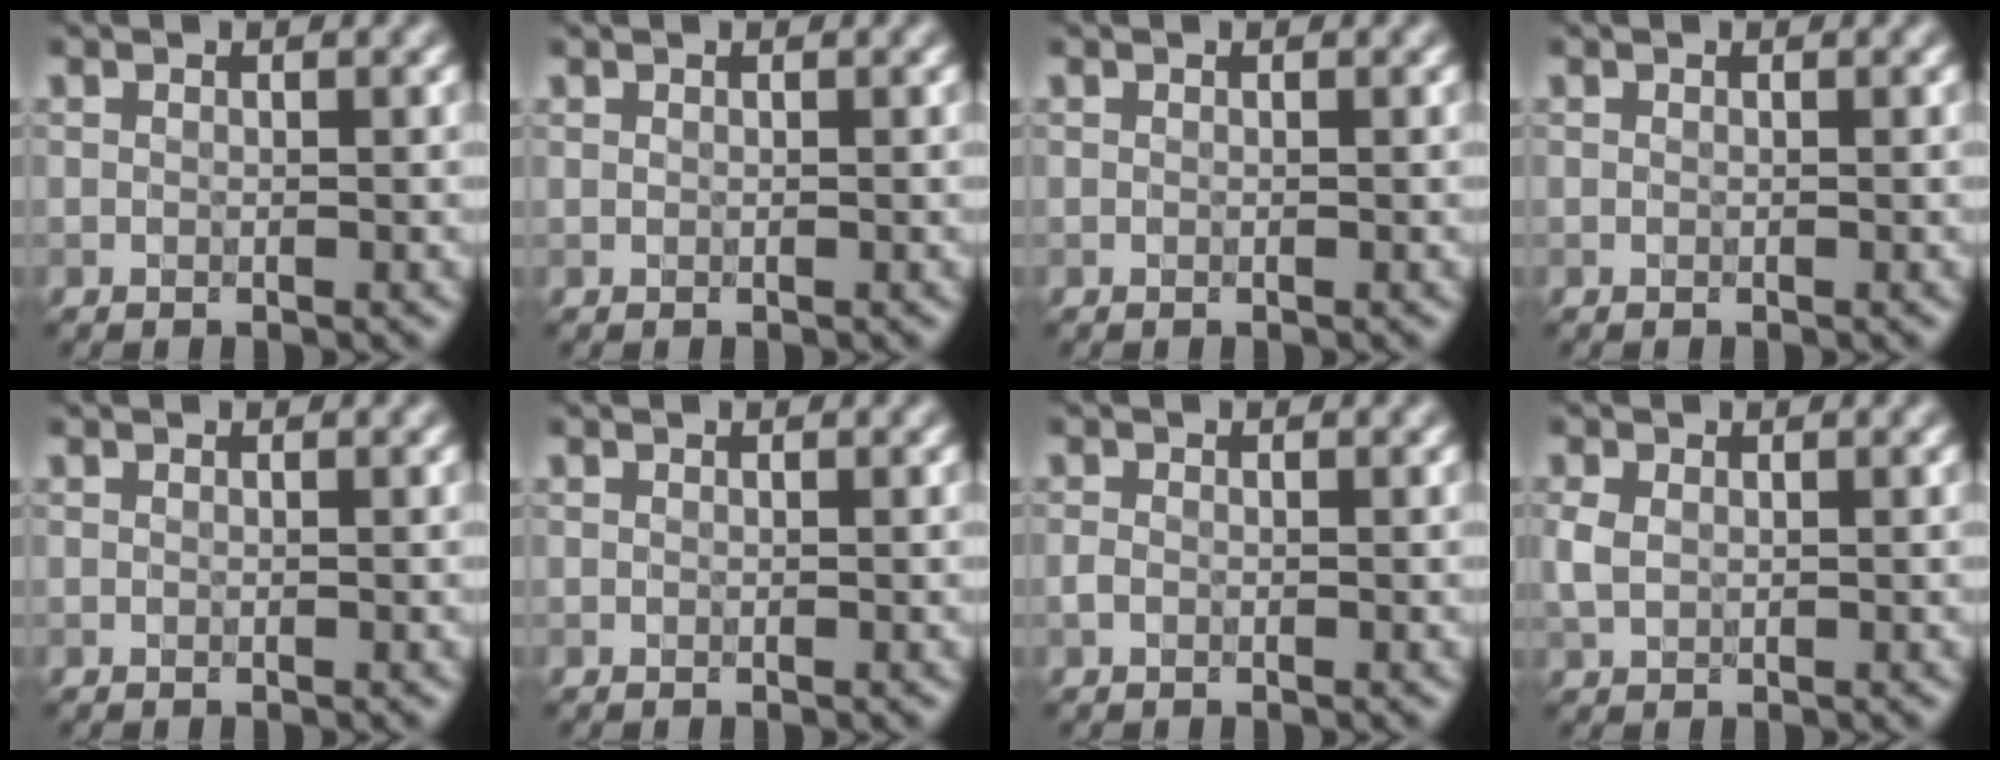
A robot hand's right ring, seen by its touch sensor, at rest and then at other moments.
{"total": 0.0}
{"total": 0.0}
{"total": 0.0}
{"total": 0.0}
{"total": 0.0}
{"total": 0.7, "force": [-0.3, 0.4, 0.4], "torque": [-0.008, -0.002, -0.008]}
{"total": 1.7, "force": [0.2, 1.3, 1.1], "torque": [-0.032, 0.001, 0.007]}